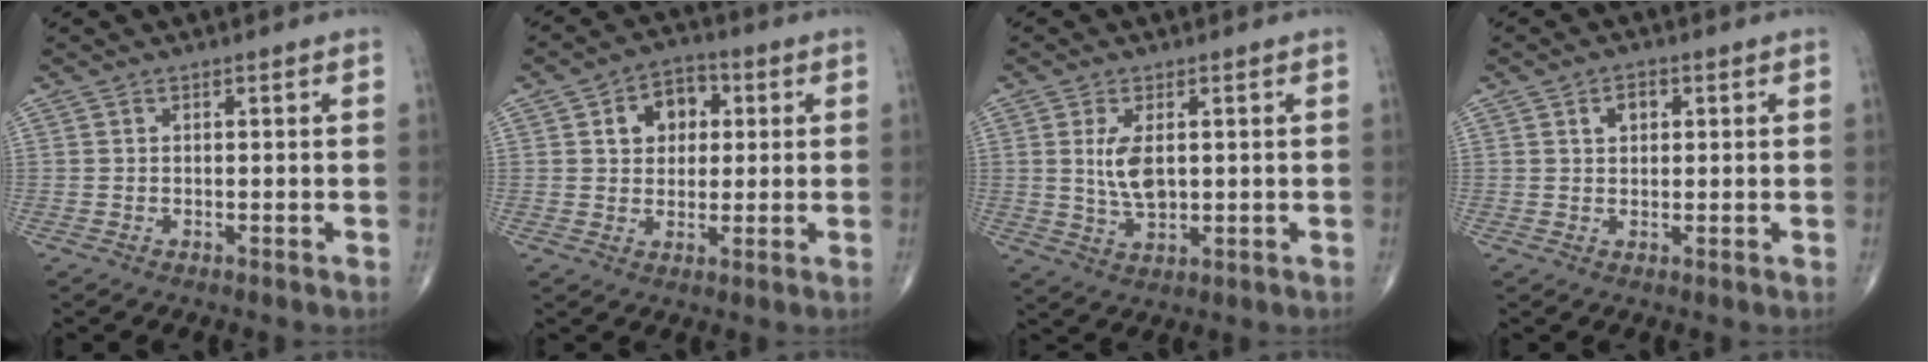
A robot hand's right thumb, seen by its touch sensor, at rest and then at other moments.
{"total": 8.1, "force": [2.1, 6.1, 4.9], "torque": [-0.041, 0.008, 0.027]}
{"total": 6.1, "force": [0.9, 3.0, 5.2], "torque": [-0.097, -0.010, 0.022]}
{"total": 3.0, "force": [1.0, 2.0, 1.9], "torque": [-0.021, 0.003, 0.016]}